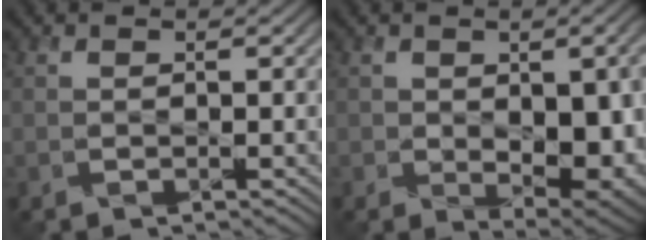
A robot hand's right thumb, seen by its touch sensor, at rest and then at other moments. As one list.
[{"total": 11.6, "force": [-1.6, 7.1, 9.0], "torque": [-0.129, -0.046, 0.006]}]